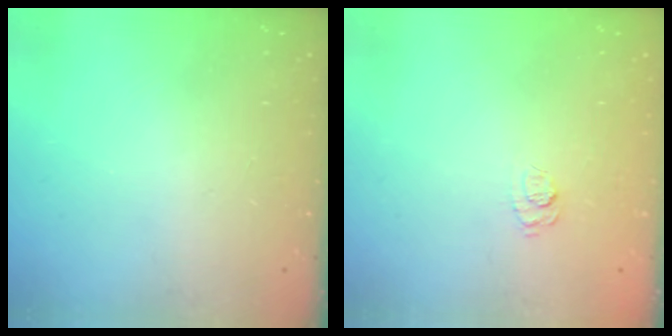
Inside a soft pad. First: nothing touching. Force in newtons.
{"total": 8.2, "press": 8.0, "slide": 1.4}